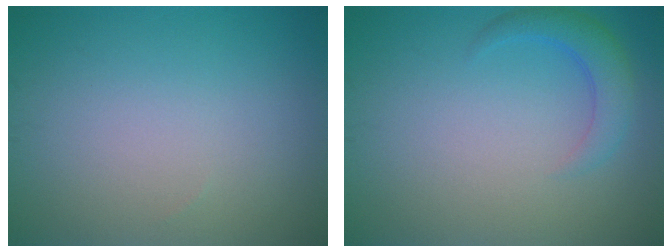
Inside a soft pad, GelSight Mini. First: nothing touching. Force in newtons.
{"total": 2.7, "press": 2.6, "slide": 0.3}